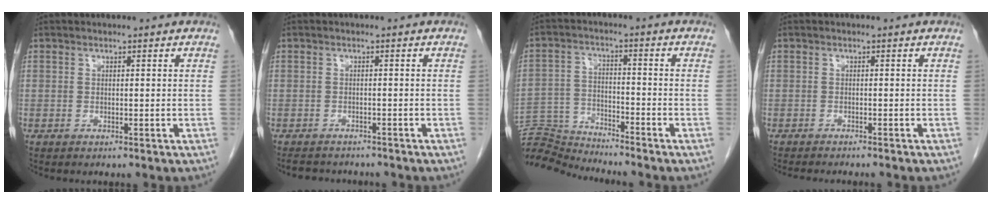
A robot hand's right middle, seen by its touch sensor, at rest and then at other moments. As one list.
[{"total": 5.8, "force": [-5.3, 1.9, 1.5], "torque": [-0.020, -0.003, -0.070]}, {"total": 8.7, "force": [-8.5, -1.3, -0.7], "torque": [0.008, 0.006, -0.161]}, {"total": 5.6, "force": [-5.0, 0.8, 2.4], "torque": [-0.026, -0.007, -0.066]}]